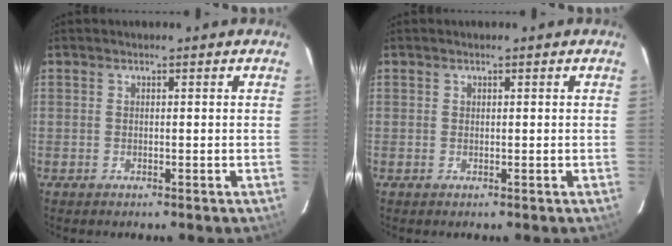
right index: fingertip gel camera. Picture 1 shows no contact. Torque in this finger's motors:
{"motor_torque": [-0.12, 0.49, -0.01, 0.00]}